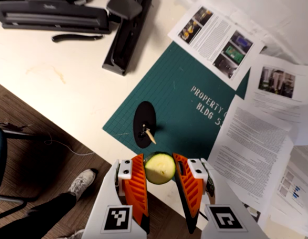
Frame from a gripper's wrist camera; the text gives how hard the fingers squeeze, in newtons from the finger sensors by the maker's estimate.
{"total": 10.7, "left": 10.6, "right": 10.7}